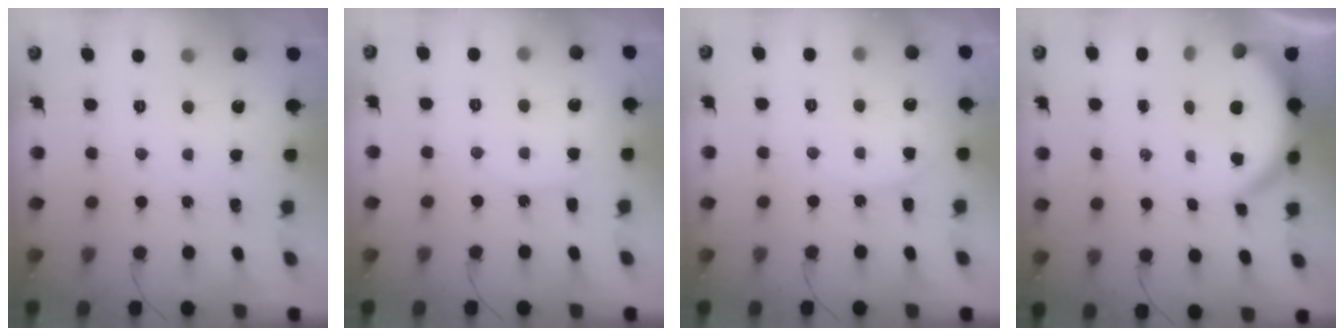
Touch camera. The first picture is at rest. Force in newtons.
{"total": 5.1, "press": 5.1, "slide": 0.6}
{"total": 7.1, "press": 7.1, "slide": 0.5}
{"total": 6.2, "press": 6.1, "slide": 0.5}